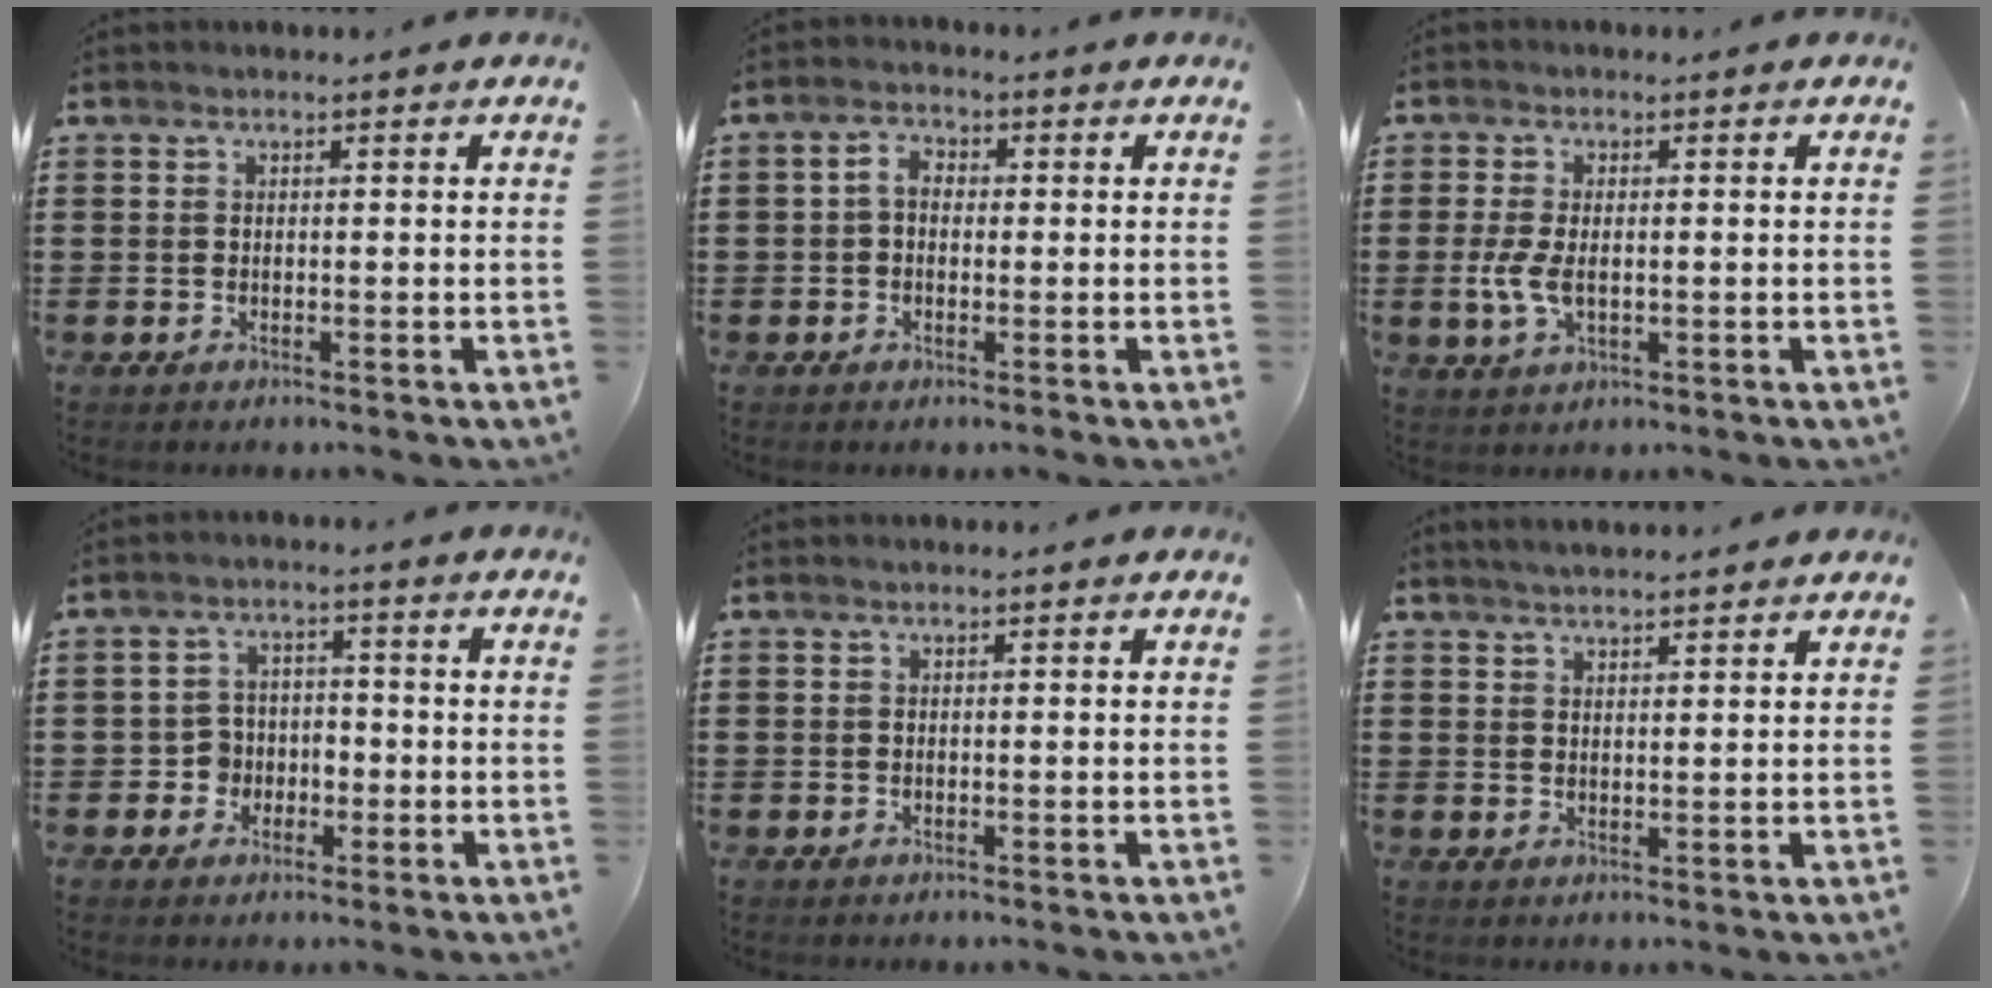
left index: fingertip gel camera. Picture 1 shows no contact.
{"total": 3.2, "force": [-0.1, 2.1, 2.4], "torque": [-0.050, 0.011, -0.004]}
{"total": 4.5, "force": [-0.5, 2.2, 3.9], "torque": [-0.092, -0.003, -0.015]}
{"total": 4.0, "force": [-1.4, 3.5, 1.3], "torque": [-0.035, 0.006, -0.030]}
{"total": 0.0}
{"total": 2.3, "force": [2.2, 0.0, 0.5], "torque": [-0.013, 0.001, 0.042]}